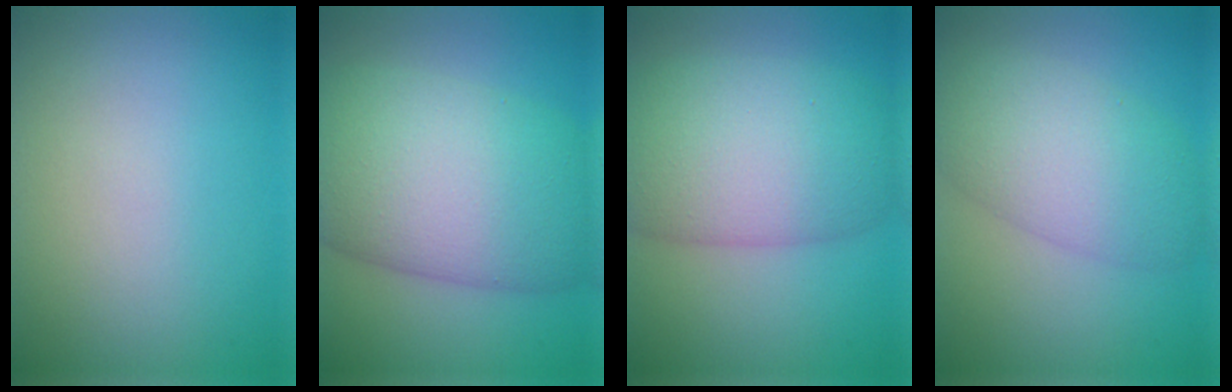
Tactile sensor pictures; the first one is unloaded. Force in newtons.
{"total": 13.0, "press": 13.0, "slide": 0.1}
{"total": 10.2, "press": 10.2, "slide": 0.3}
{"total": 6.5, "press": 6.5, "slide": 0.1}